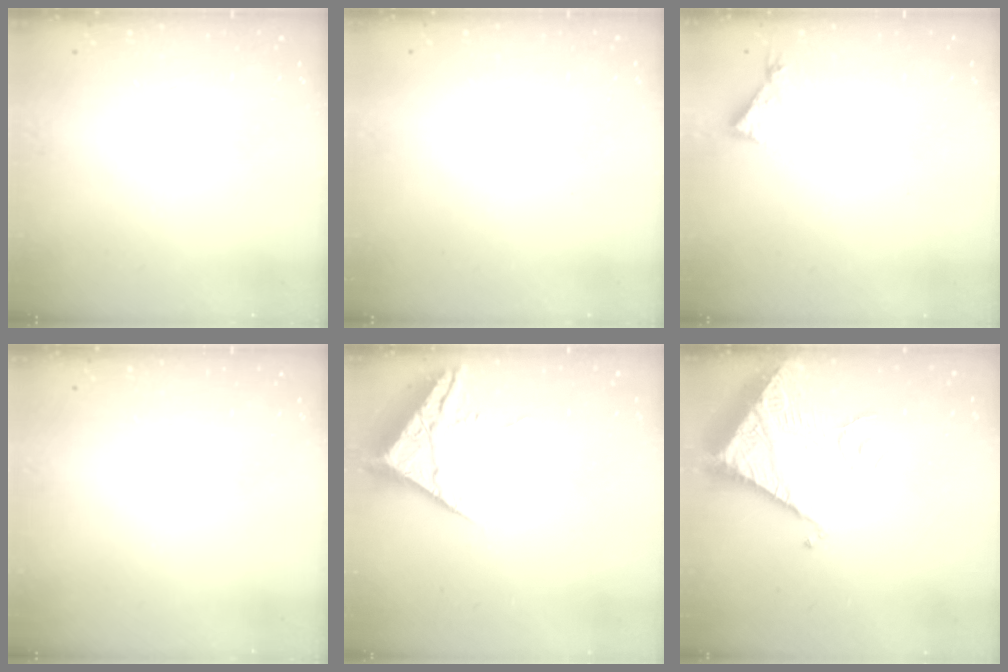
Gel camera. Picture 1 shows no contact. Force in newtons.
{"total": 1.5, "press": 1.5, "slide": 0.1}
{"total": 4.3, "press": 4.3, "slide": 0.5}
{"total": 0.0}
{"total": 6.7, "press": 6.7, "slide": 0.5}
{"total": 13.8, "press": 13.7, "slide": 1.3}